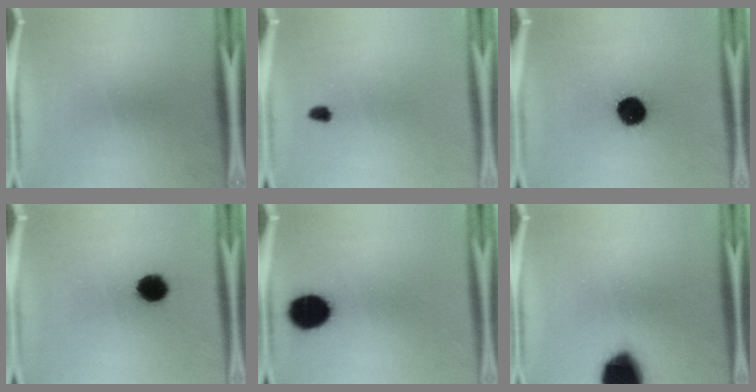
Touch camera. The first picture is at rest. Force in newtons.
{"total": 1.4}
{"total": 12.5}
{"total": 7.5}
{"total": 12.0}
{"total": 17.6}